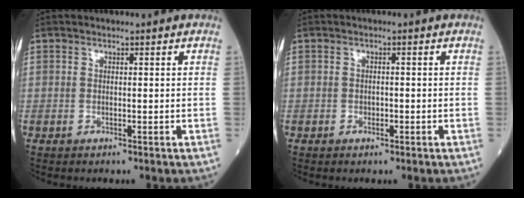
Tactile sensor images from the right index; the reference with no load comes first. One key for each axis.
{"total": 0.9, "fx": -0.4, "fy": 0.6, "fz": 0.6, "tx": -0.010, "ty": 0.001, "tz": -0.004}